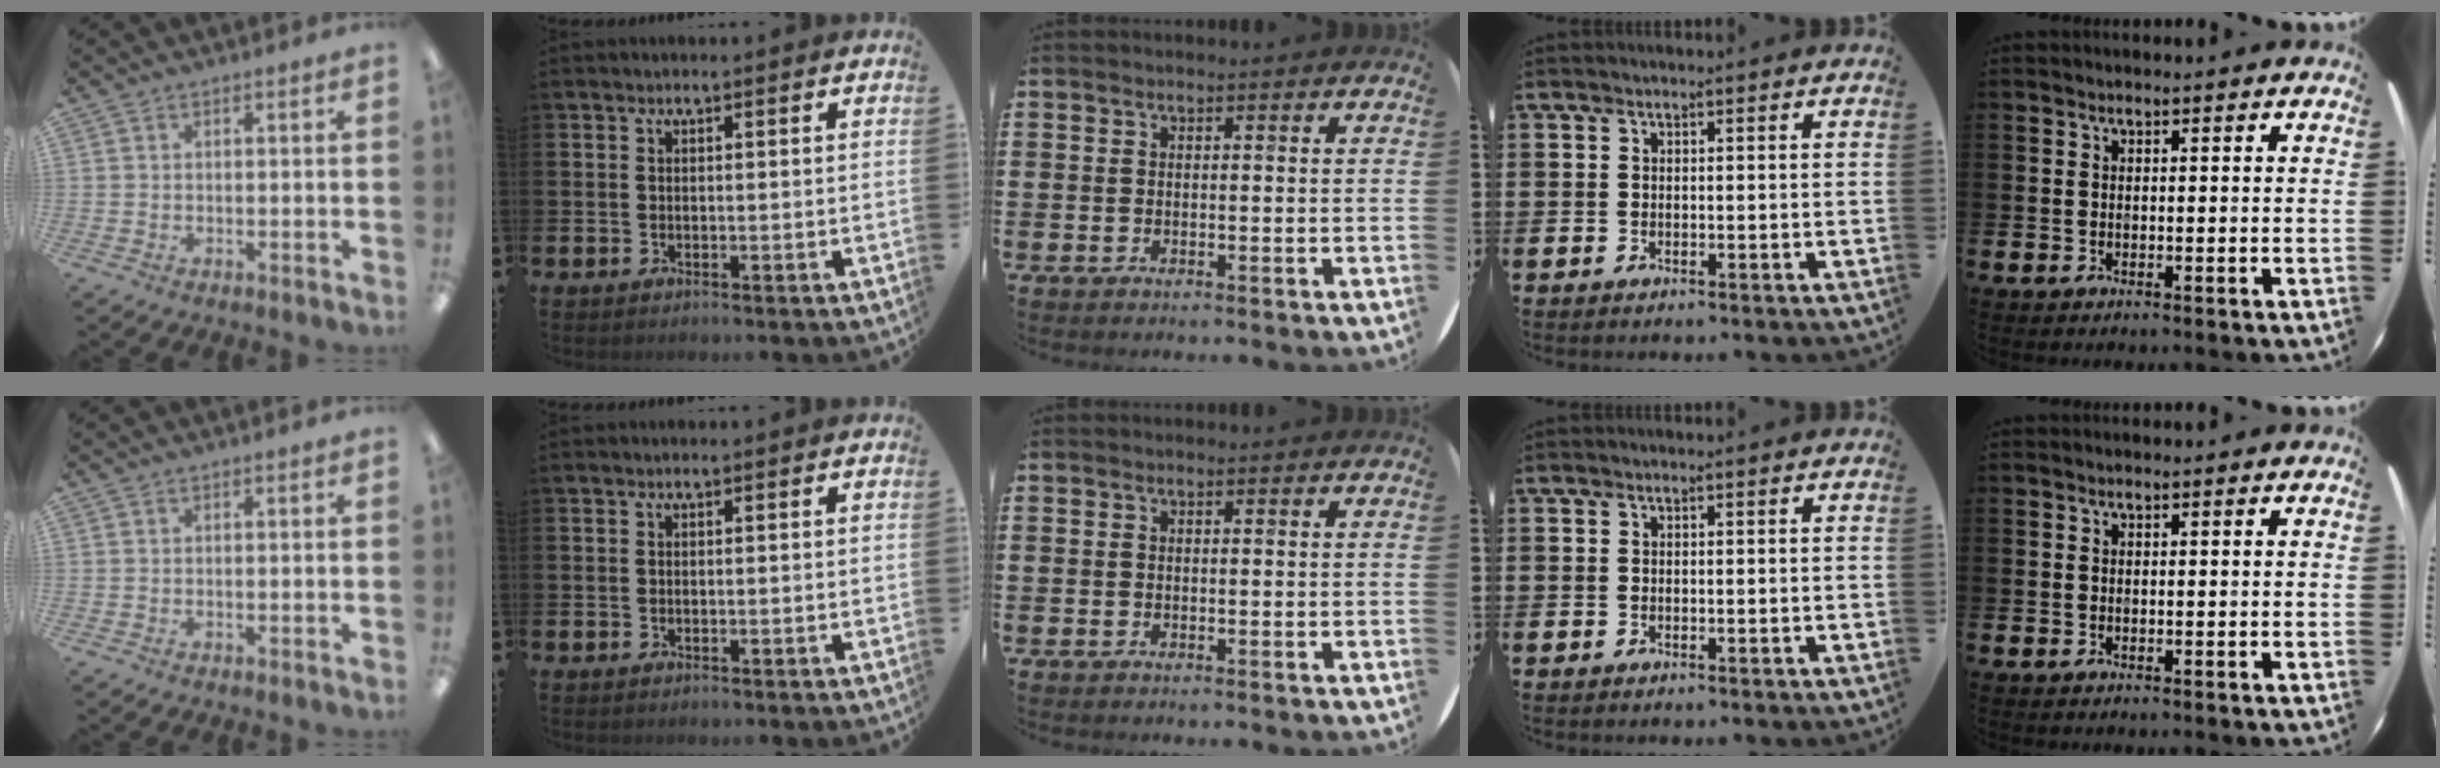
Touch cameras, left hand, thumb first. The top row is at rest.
{}